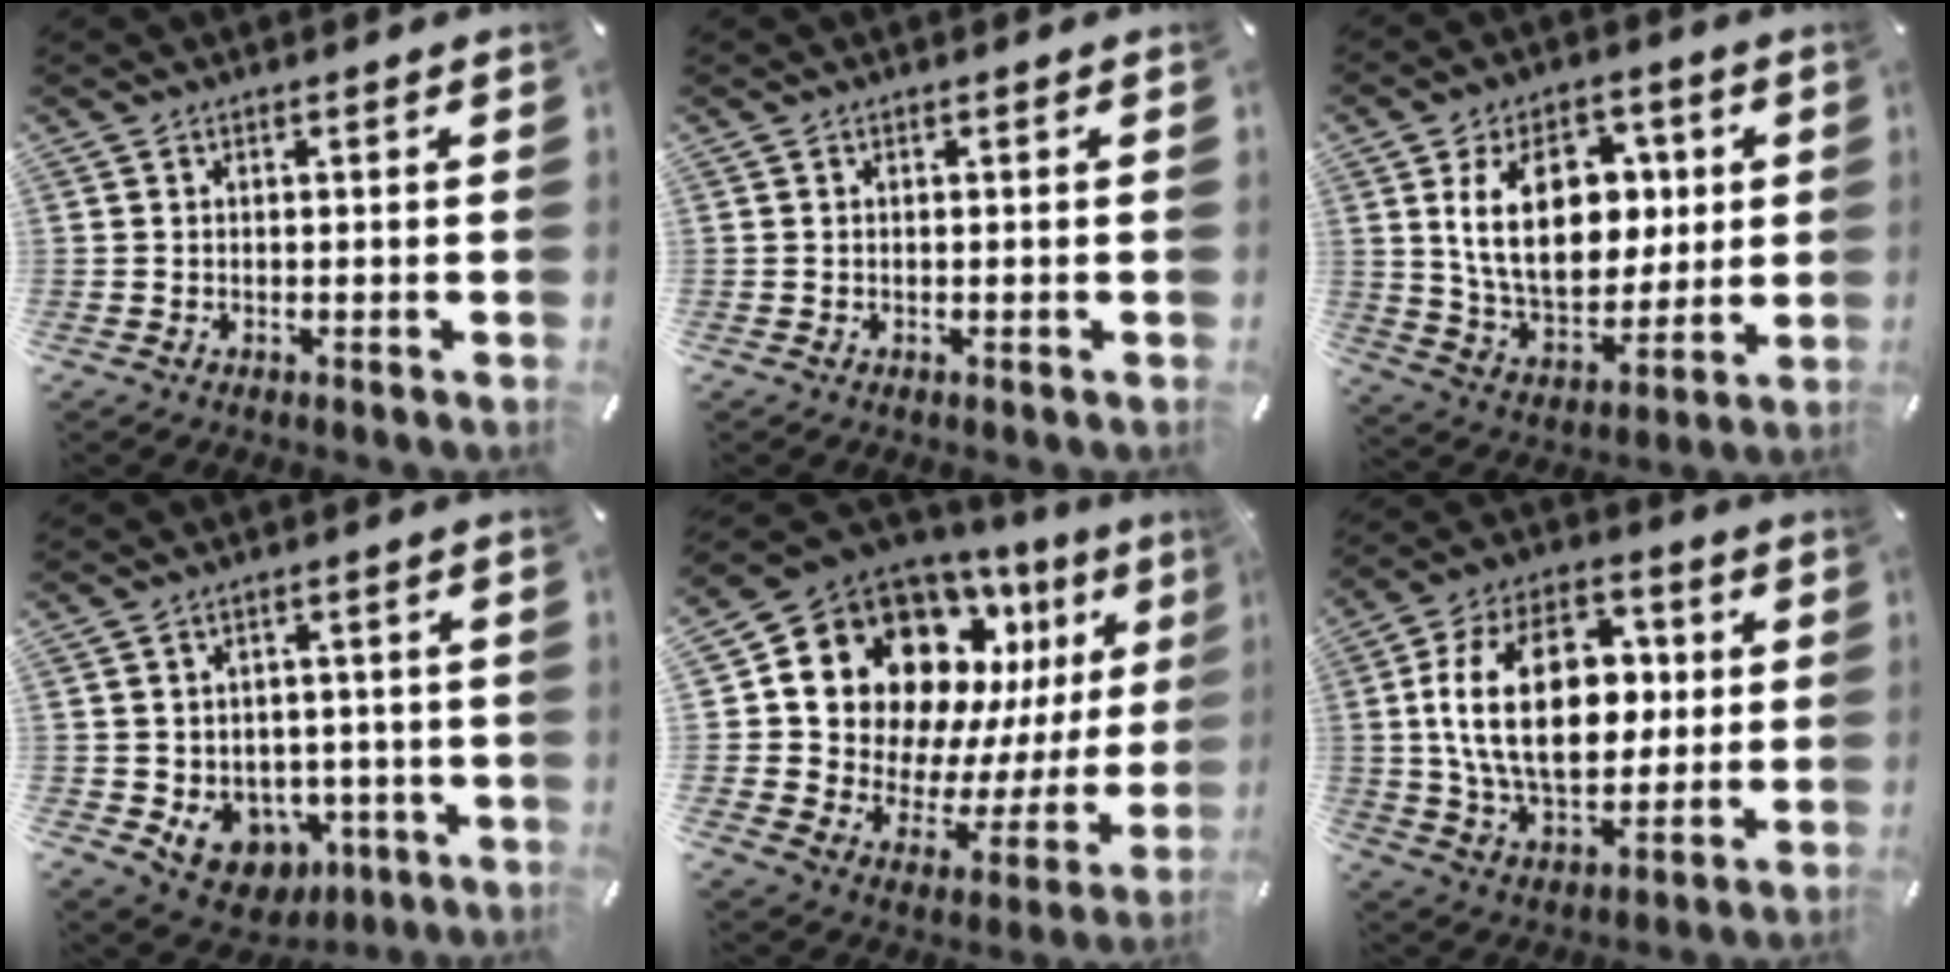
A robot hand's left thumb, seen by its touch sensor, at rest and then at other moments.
{"total": 0.0}
{"total": 18.4, "force": [4.4, 12.8, 12.4], "torque": [-0.222, 0.002, 0.079]}
{"total": 7.8, "force": [-1.8, 7.2, 2.5], "torque": [-0.034, 0.004, -0.020]}
{"total": 16.5, "force": [10.0, 11.6, 6.2], "torque": [-0.100, -0.104, 0.194]}
{"total": 22.7, "force": [2.3, 14.9, 16.9], "torque": [-0.313, 0.012, 0.035]}